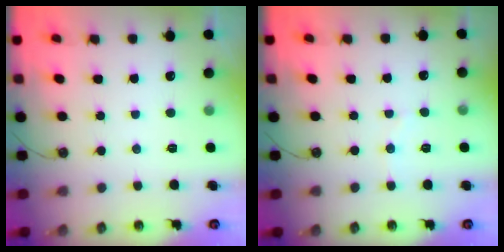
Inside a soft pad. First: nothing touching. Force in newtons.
{"total": 4.3, "press": 4.2, "slide": 0.4}